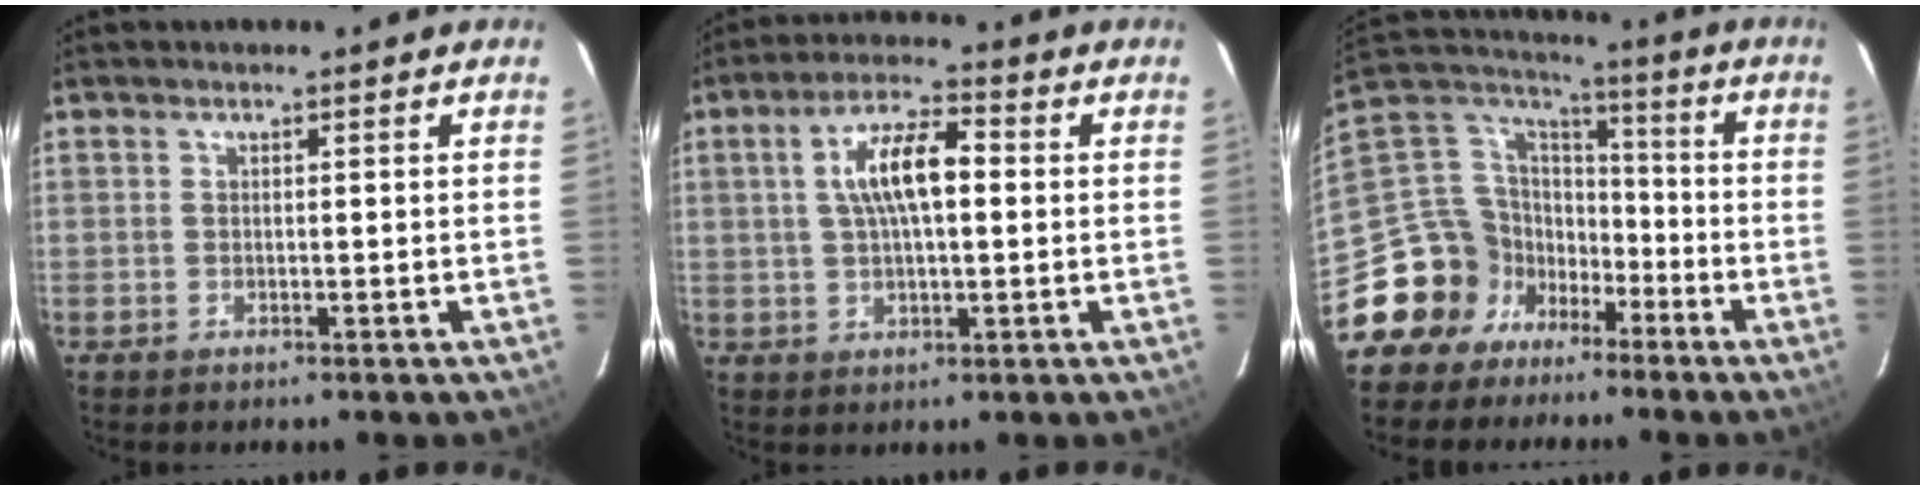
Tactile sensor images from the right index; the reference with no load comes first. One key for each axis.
{"total": 9.2, "fx": 1.3, "fy": 3.4, "fz": 8.5, "tx": -0.156, "ty": 0.018, "tz": 0.024}
{"total": 15.2, "fx": -8.7, "fy": 11.9, "fz": 3.9, "tx": -0.101, "ty": 0.052, "tz": -0.157}